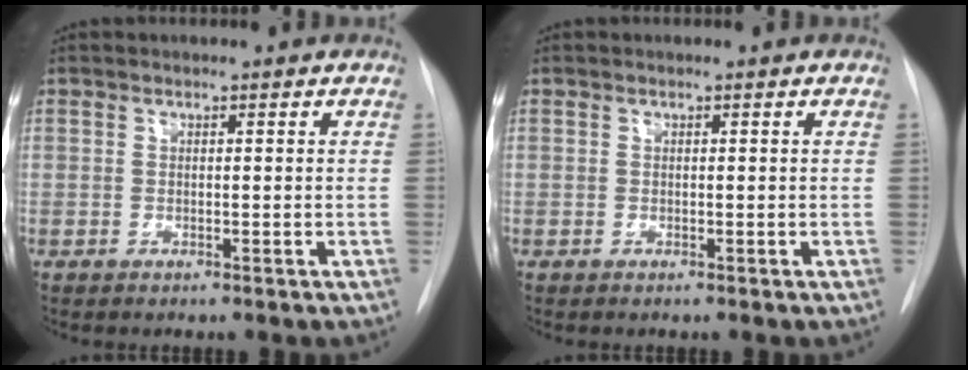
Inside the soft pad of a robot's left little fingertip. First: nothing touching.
{"total": 0.0}